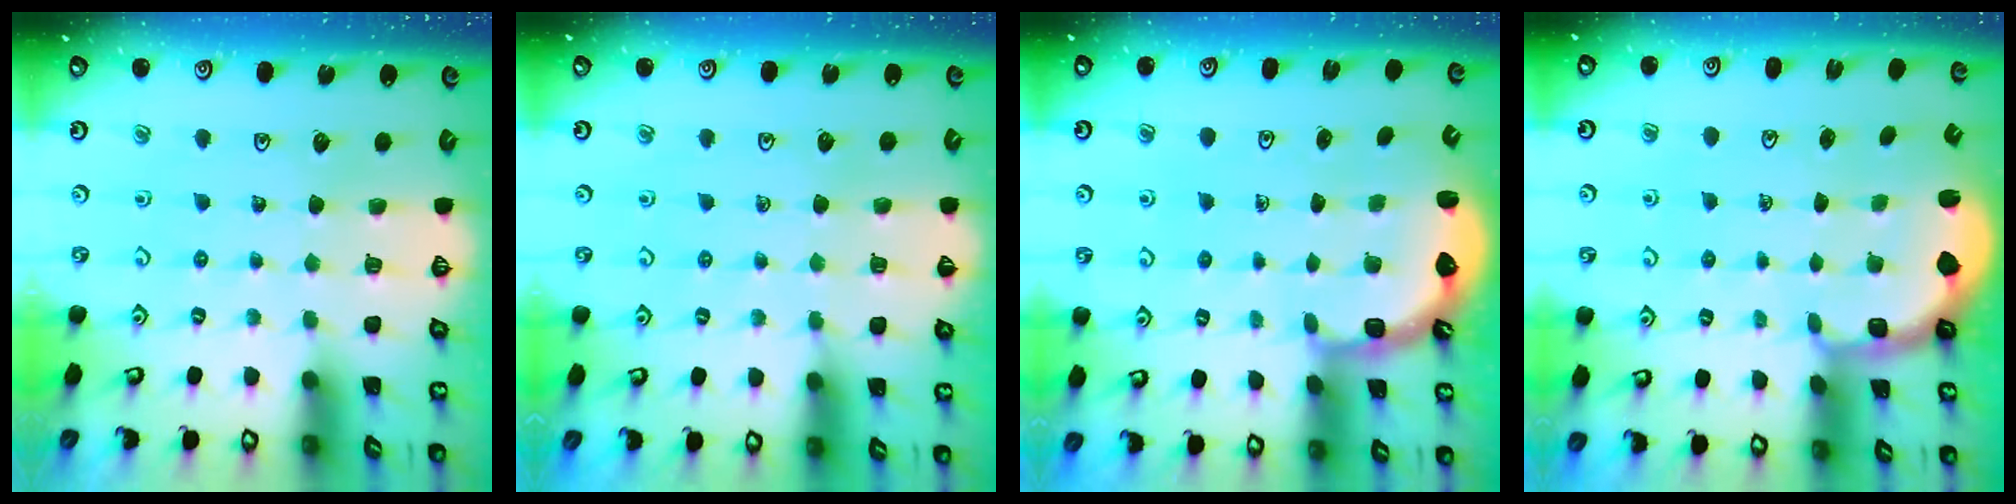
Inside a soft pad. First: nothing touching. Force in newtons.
{"total": 2.7, "press": 2.7, "slide": 0.4}
{"total": 2.5, "press": 2.1, "slide": 1.3}
{"total": 2.4, "press": 1.1, "slide": 2.2}